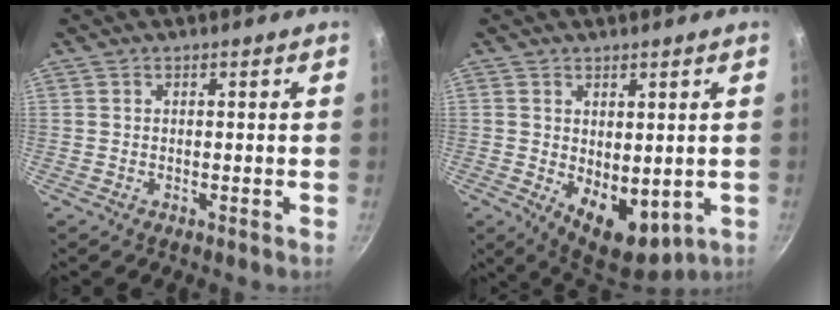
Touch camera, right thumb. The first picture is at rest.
{"total": 9.5, "force": [-0.4, 5.9, 7.5], "torque": [-0.082, -0.022, 0.008]}